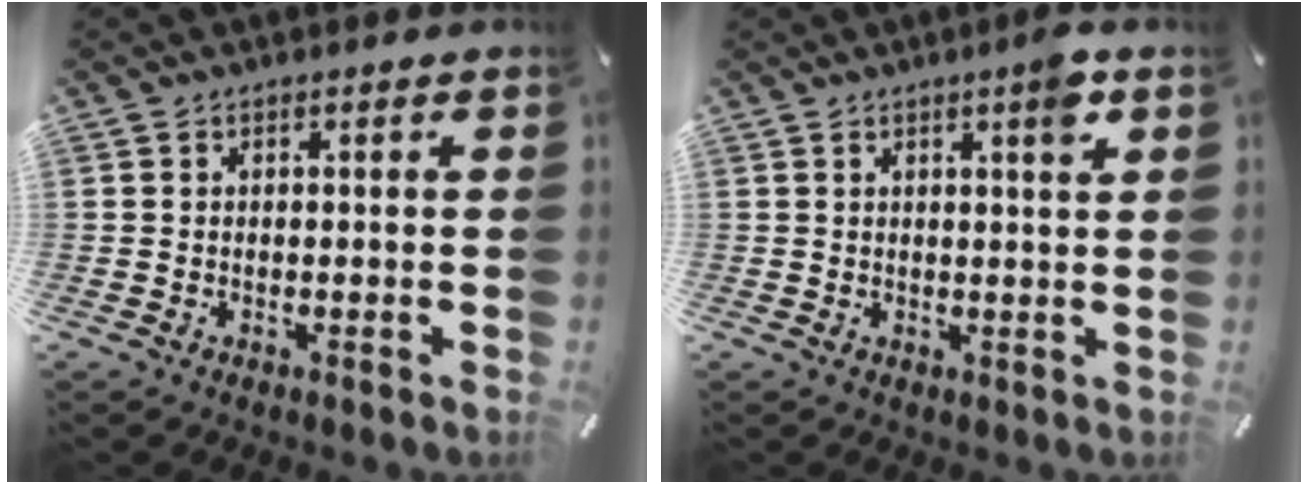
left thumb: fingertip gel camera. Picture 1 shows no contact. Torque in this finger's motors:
{"motor_torque": [0.70, 0.48, 0.74, -0.28, 0.13]}